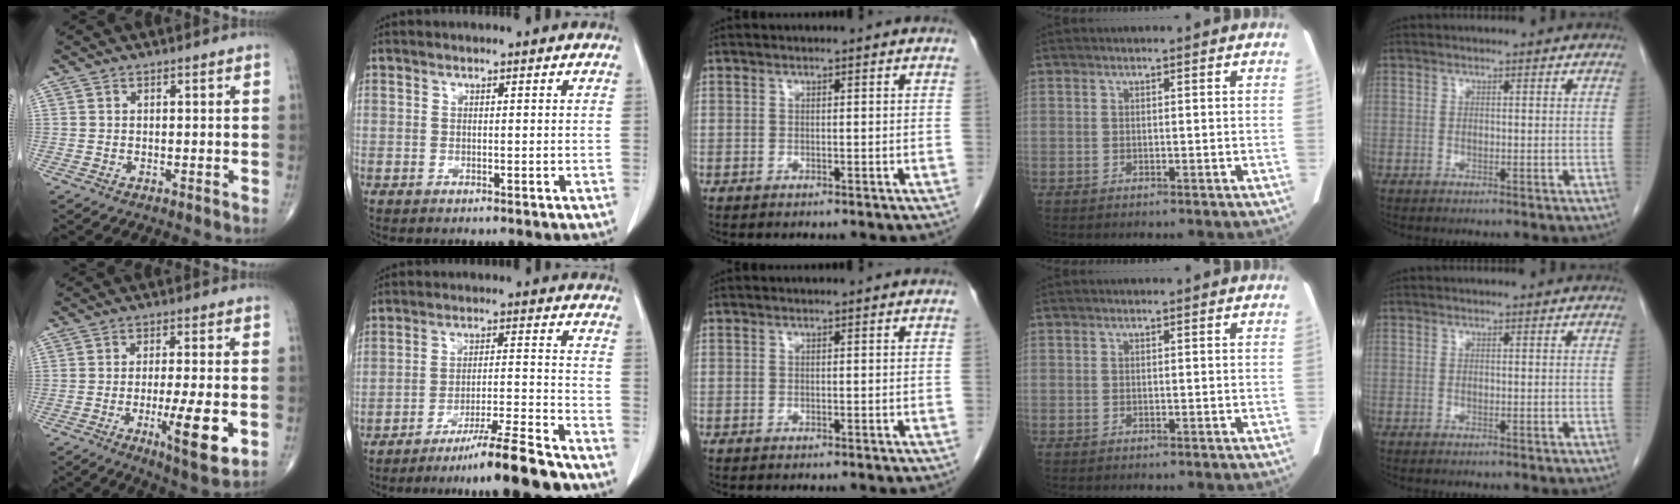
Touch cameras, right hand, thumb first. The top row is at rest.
{"thumb": {"total": 11.1, "force": [-3.1, 2.1, 10.4], "torque": [-0.165, -0.013, -0.045]}, "index": {"total": 10.2, "force": [-8.5, -1.2, 5.6], "torque": [-0.076, -0.010, -0.143]}}